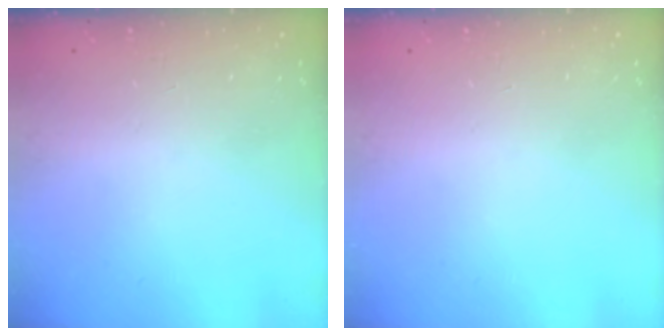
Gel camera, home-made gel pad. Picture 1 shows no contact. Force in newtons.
{"total": 0.0}